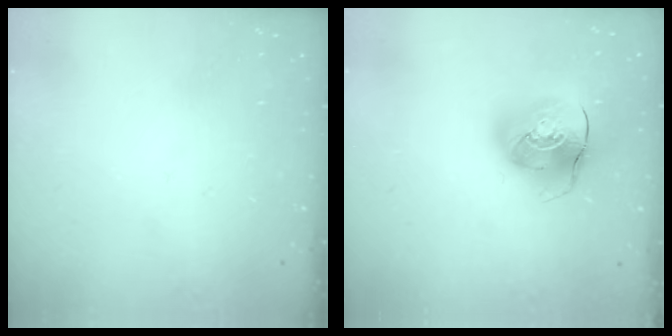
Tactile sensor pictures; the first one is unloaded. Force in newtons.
{"total": 11.3, "press": 11.1, "slide": 2.0}